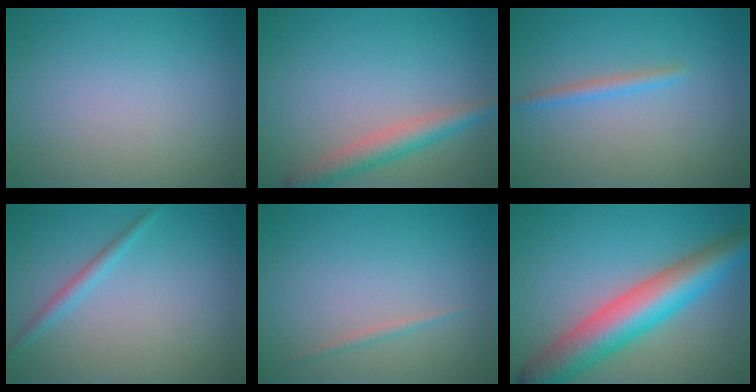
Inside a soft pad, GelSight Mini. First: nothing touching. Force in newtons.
{"total": 3.3, "press": 3.3, "slide": 0.1}
{"total": 1.4, "press": 1.4, "slide": 0.0}
{"total": 1.4, "press": 1.4, "slide": 0.0}
{"total": 0.7, "press": 0.7, "slide": 0.1}
{"total": 9.0, "press": 9.0, "slide": 0.2}